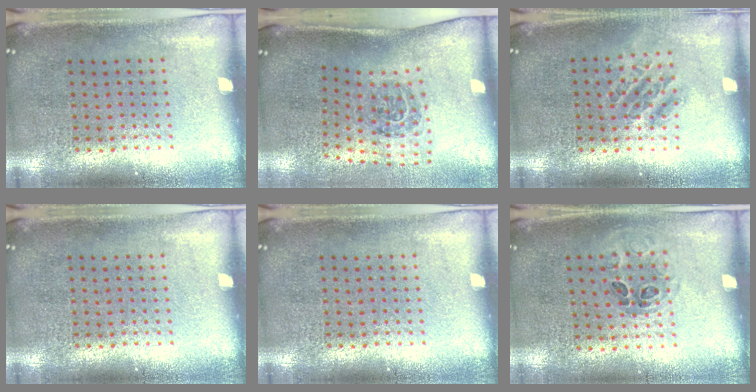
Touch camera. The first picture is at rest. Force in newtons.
{"total": 1.8, "press": 1.2, "slide": 1.3}
{"total": 1.1, "press": 1.1, "slide": 0.3}
{"total": 0.0}
{"total": 0.0}
{"total": 0.9, "press": 0.6, "slide": 0.7}